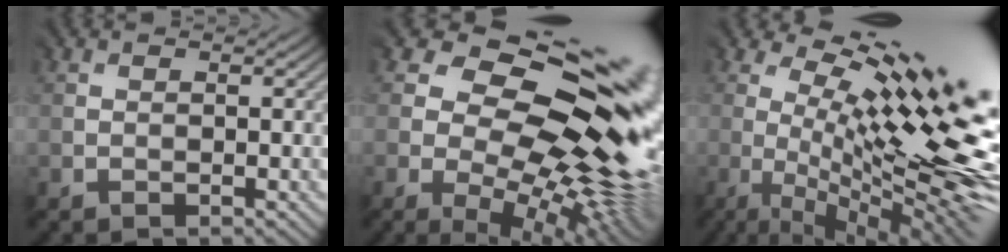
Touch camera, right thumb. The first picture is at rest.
{"total": 18.2, "force": [3.6, 10.5, 14.4], "torque": [-0.198, 0.015, 0.084]}
{"total": 17.2, "force": [4.3, 3.8, 16.2], "torque": [-0.242, 0.018, 0.082]}